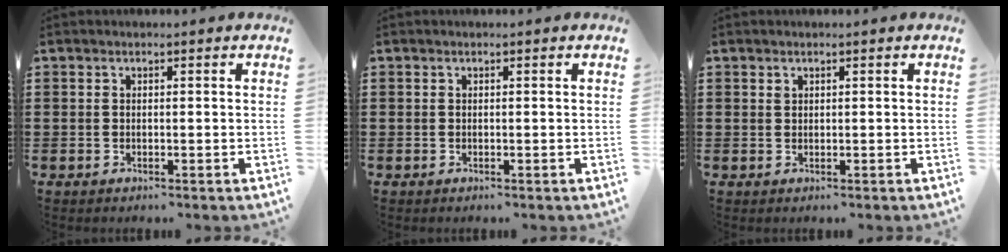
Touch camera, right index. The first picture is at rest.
{"total": 0.0}
{"total": 0.6, "force": [0.4, 0.5, 0.2], "torque": [-0.005, 0.001, 0.008]}